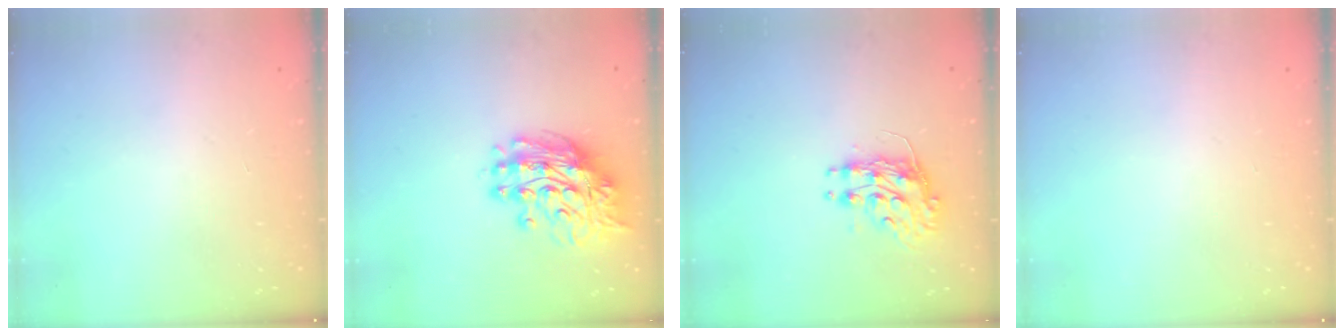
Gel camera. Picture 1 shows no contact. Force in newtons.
{"total": 14.5, "press": 14.4, "slide": 1.3}
{"total": 9.1, "press": 9.0, "slide": 1.0}
{"total": 0.6, "press": 0.0, "slide": 0.6}